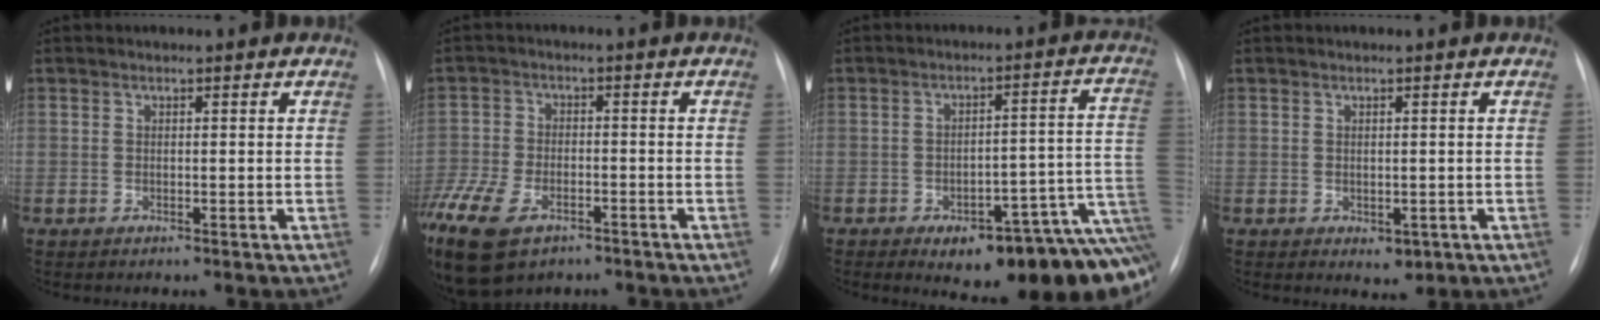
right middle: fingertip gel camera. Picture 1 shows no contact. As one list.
[{"total": 21.1, "force": [-12.5, 11.8, 12.2], "torque": [-0.363, -0.041, -0.207]}, {"total": 18.4, "force": [-10.3, 5.7, 14.1], "torque": [-0.083, 0.050, -0.125]}, {"total": 2.1, "force": [-0.7, 1.4, 1.4], "torque": [-0.013, -0.002, 0.000]}]